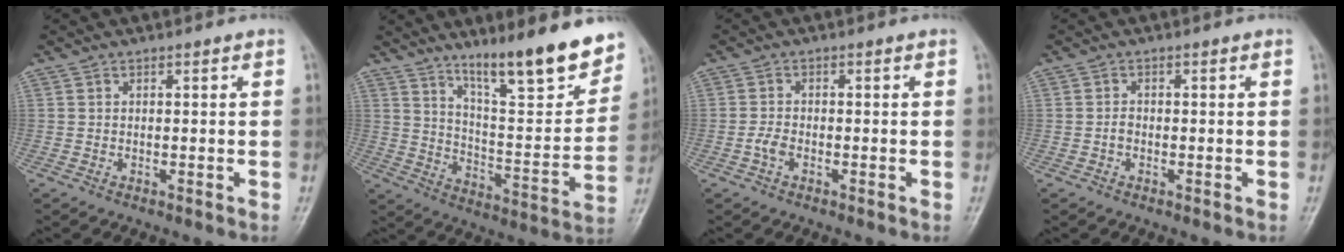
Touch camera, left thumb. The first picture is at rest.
{"total": 18.4, "force": [13.2, 3.9, 12.2], "torque": [-0.142, -0.081, 0.213]}
{"total": 2.0, "force": [-1.0, 1.1, 1.3], "torque": [-0.027, 0.005, -0.023]}
{"total": 1.1, "force": [-0.5, 0.7, 0.6], "torque": [-0.004, 0.004, -0.012]}